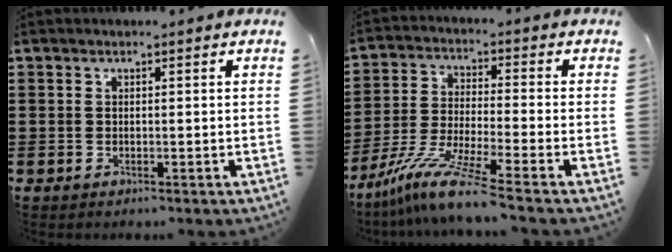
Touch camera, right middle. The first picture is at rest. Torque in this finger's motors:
{"motor_torque": [1.76, -0.38, 0.45, 0.18]}